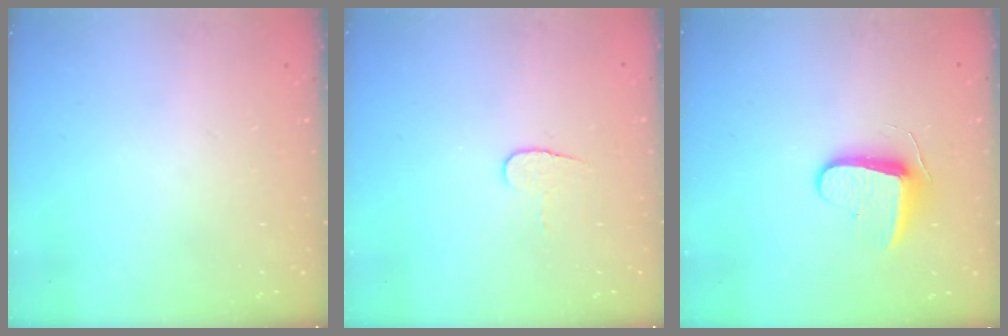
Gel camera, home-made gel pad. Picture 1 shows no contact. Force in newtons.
{"total": 5.3, "press": 5.3, "slide": 0.5}
{"total": 8.7, "press": 8.7, "slide": 0.5}